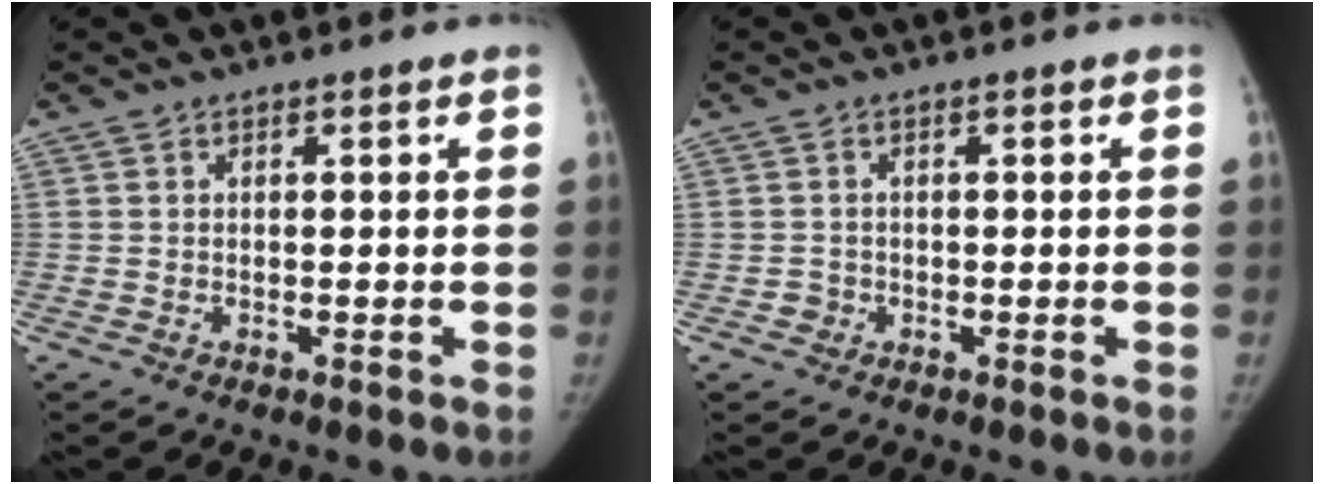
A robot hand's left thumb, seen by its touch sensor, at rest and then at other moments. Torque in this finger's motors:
{"motor_torque": [-0.04, 0.00, -0.01, 0.01, 0.00]}